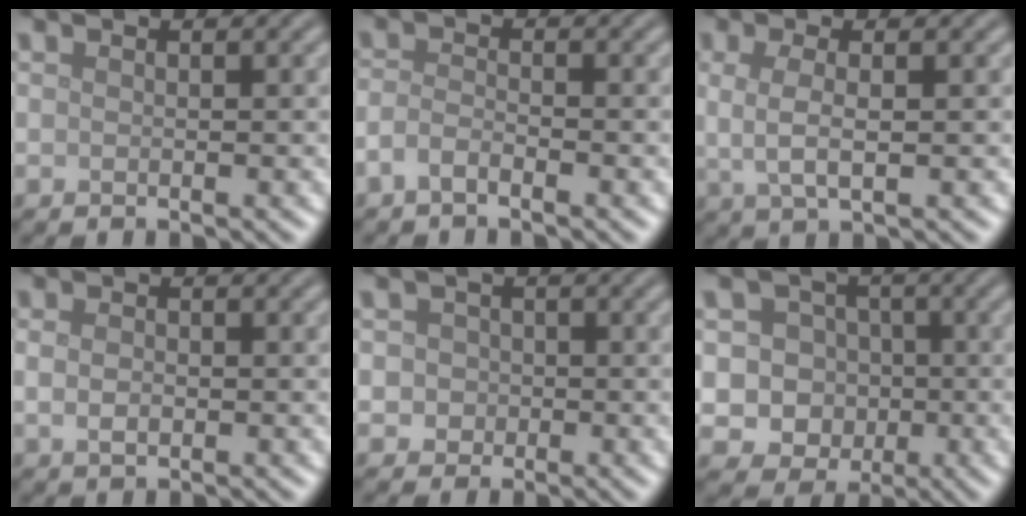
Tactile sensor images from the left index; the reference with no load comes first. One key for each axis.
{"total": 1.7, "fx": -1.2, "fy": 0.5, "fz": 1.1, "tx": -0.026, "ty": 0.002, "tz": -0.029}
{"total": 2.7, "fx": 0.1, "fy": 0.9, "fz": 2.6, "tx": -0.056, "ty": -0.002, "tz": 0.002}
{"total": 1.8, "fx": 0.0, "fy": 1.2, "fz": 1.3, "tx": -0.027, "ty": 0.000, "tz": 0.001}
{"total": 2.9, "fx": 0.1, "fy": 2.7, "fz": 1.0, "tx": 0.004, "ty": 0.013, "tz": -0.016}
{"total": 6.2, "fx": -0.8, "fy": 5.7, "fz": 2.1, "tx": -0.020, "ty": 0.011, "tz": -0.038}